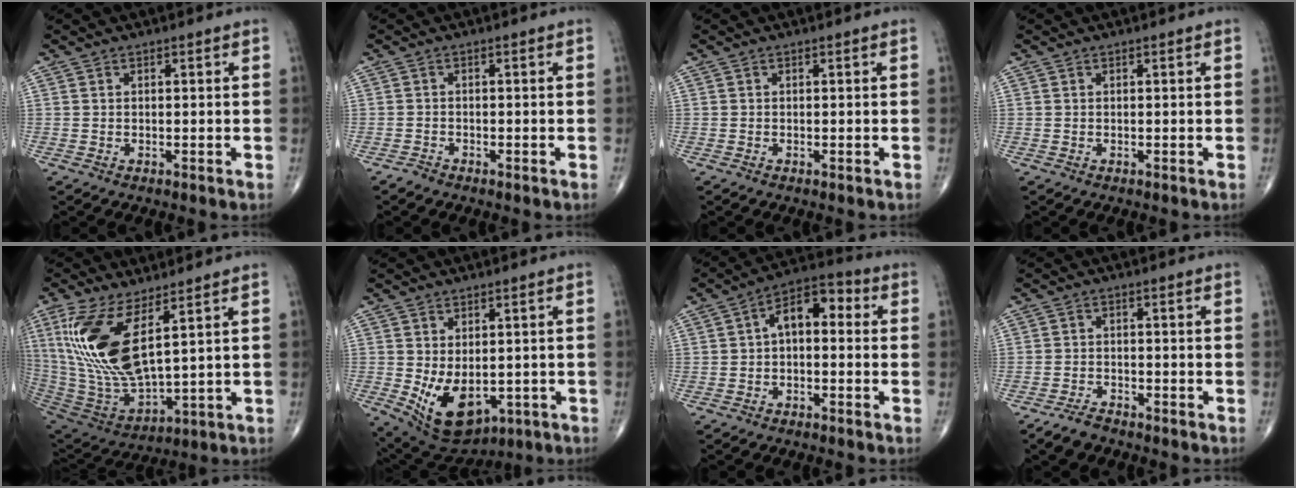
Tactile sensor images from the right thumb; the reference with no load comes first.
{"total": 1.0, "force": [-0.9, 0.4, 0.1], "torque": [-0.001, 0.000, -0.022]}
{"total": 0.0}
{"total": 0.0}
{"total": 18.6, "force": [6.9, 6.8, 15.8], "torque": [-0.340, -0.042, 0.152]}
{"total": 11.3, "force": [-2.2, 7.1, 8.5], "torque": [-0.123, -0.010, -0.008]}
{"total": 5.9, "force": [0.3, 3.3, 4.9], "torque": [-0.055, 0.027, -0.008]}
{"total": 3.5, "force": [-3.0, 1.4, 1.2], "torque": [-0.027, 0.011, -0.055]}